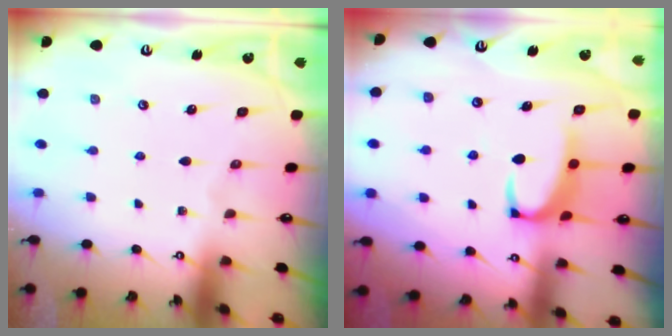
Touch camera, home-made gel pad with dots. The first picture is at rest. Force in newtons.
{"total": 2.5, "press": 2.4, "slide": 0.7}